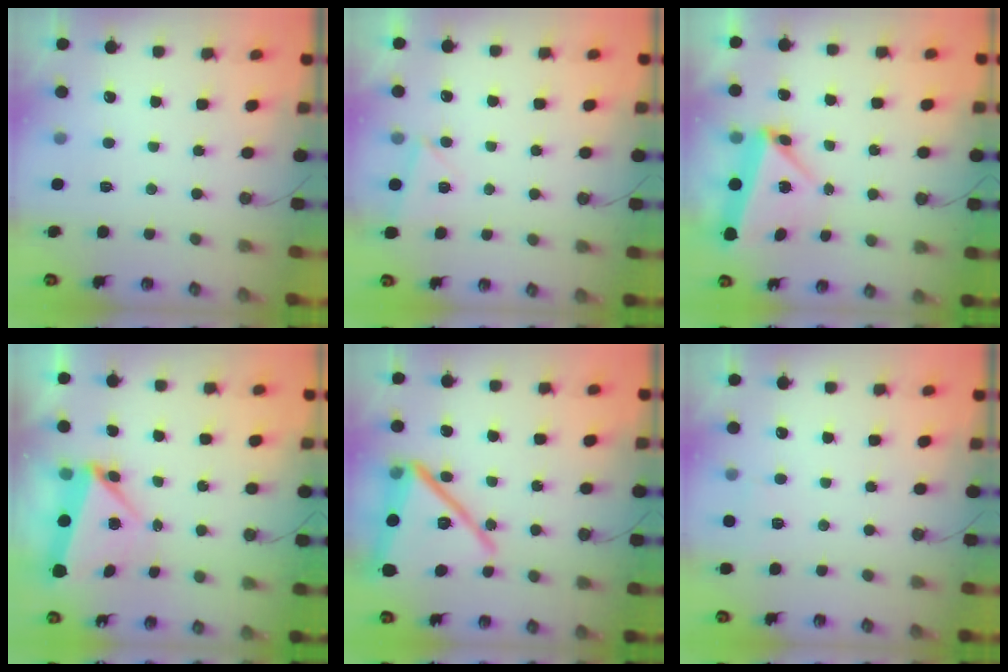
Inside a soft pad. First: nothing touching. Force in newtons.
{"total": 4.3, "press": 3.8, "slide": 2.1}
{"total": 5.5, "press": 5.1, "slide": 2.0}
{"total": 5.6, "press": 5.6, "slide": 0.3}
{"total": 20.5, "press": 19.7, "slide": 5.4}
{"total": 3.7, "press": 3.7, "slide": 0.3}